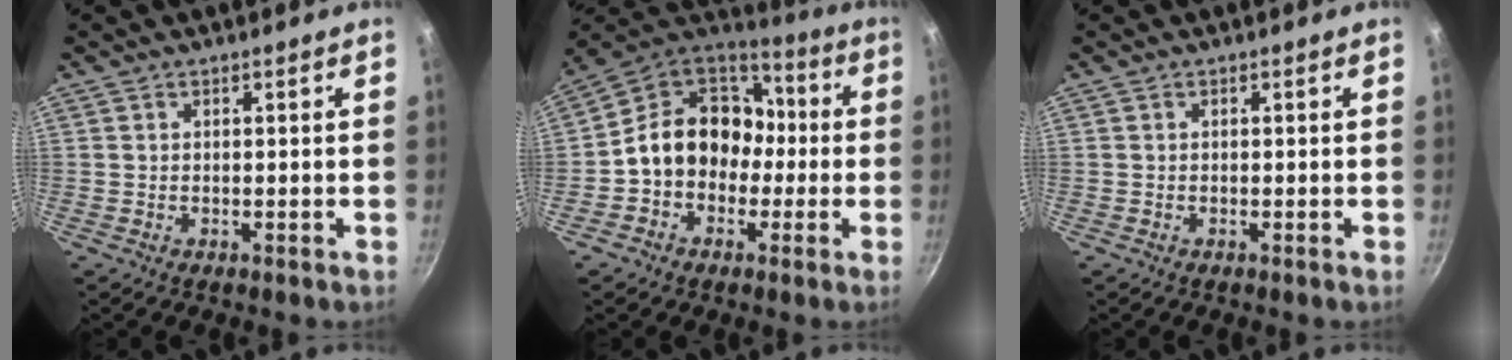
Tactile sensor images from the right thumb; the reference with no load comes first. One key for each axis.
{"total": 18.0, "fx": -0.6, "fy": 15.0, "fz": 10.1, "tx": -0.129, "ty": 0.059, "tz": -0.013}
{"total": 0.0}